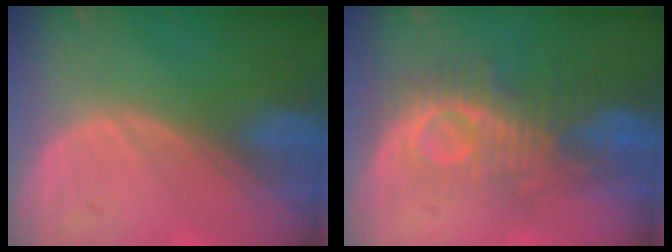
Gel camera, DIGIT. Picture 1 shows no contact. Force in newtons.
{"total": 9.1, "press": 8.3, "slide": 3.7}